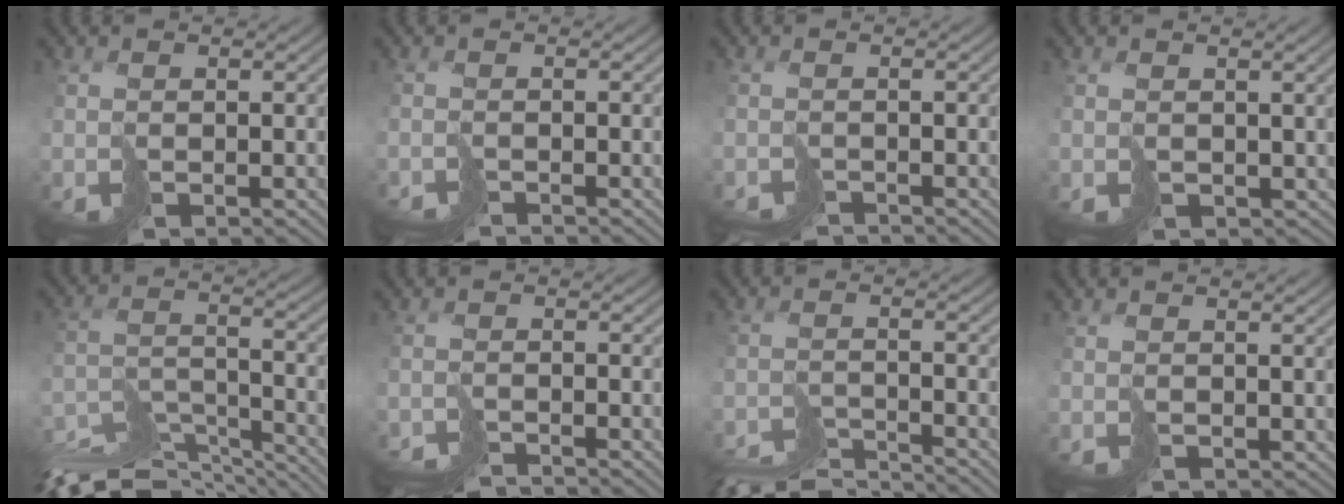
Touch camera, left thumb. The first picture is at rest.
{"total": 1.4, "force": [-1.4, -0.1, -0.1], "torque": [0.005, 0.000, -0.033]}
{"total": 2.1, "force": [-2.1, -0.1, 0.1], "torque": [0.003, 0.000, -0.046]}
{"total": 1.6, "force": [0.2, 1.5, 0.5], "torque": [-0.013, -0.009, 0.010]}
{"total": 12.4, "force": [-11.2, 3.4, 4.2], "torque": [-0.095, -0.008, -0.180]}
{"total": 2.7, "force": [-2.7, 0.0, 0.2], "torque": [-0.004, -0.002, -0.057]}
{"total": 7.1, "force": [-6.7, 0.9, 2.1], "torque": [-0.039, -0.002, -0.122]}
{"total": 0.8, "force": [0.2, 0.8, 0.1], "torque": [-0.002, -0.004, 0.011]}